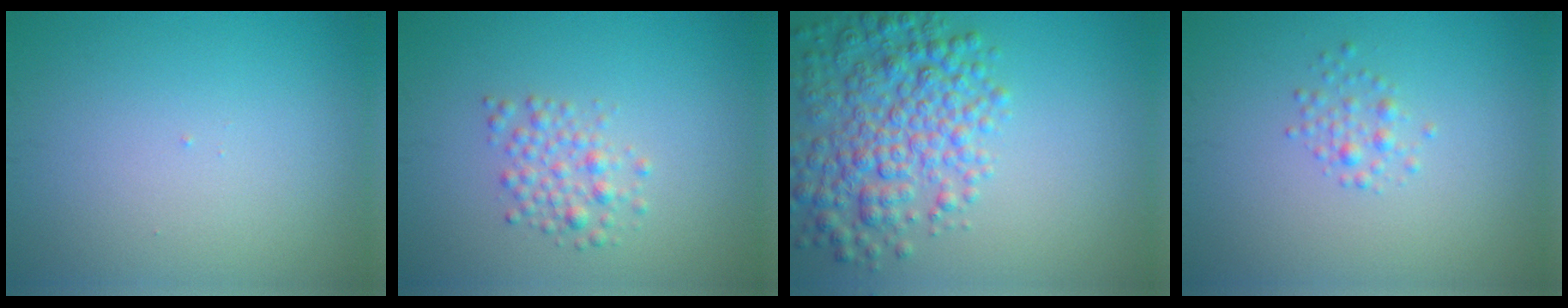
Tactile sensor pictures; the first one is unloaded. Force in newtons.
{"total": 2.2, "press": 2.2, "slide": 0.0}
{"total": 6.7, "press": 6.7, "slide": 0.2}
{"total": 1.3, "press": 1.3, "slide": 0.0}